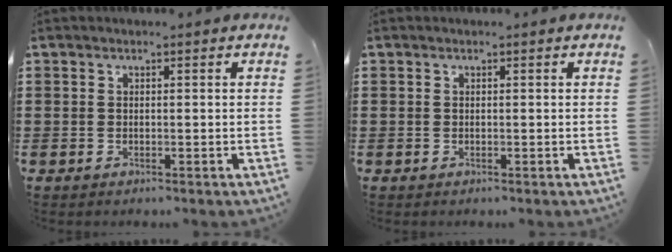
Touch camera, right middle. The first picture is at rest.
{"total": 0.0}